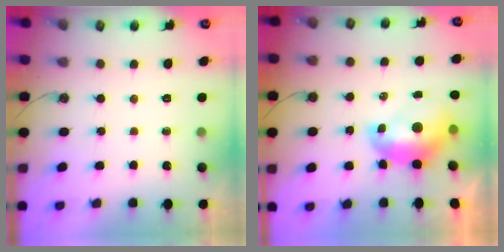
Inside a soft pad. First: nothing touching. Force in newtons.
{"total": 2.8, "press": 2.7, "slide": 0.7}